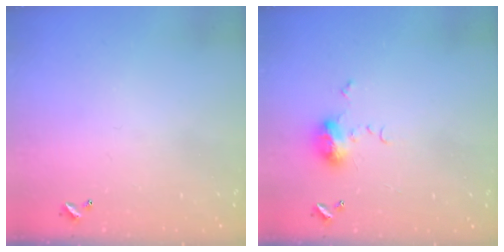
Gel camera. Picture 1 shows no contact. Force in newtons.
{"total": 6.2, "press": 6.2, "slide": 0.7}